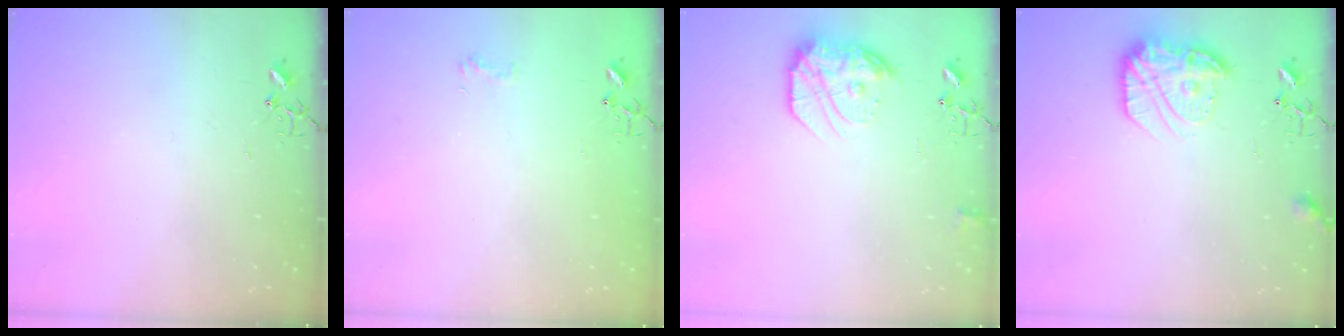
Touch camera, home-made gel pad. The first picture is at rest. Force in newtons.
{"total": 5.8, "press": 5.8, "slide": 0.7}
{"total": 14.4, "press": 14.3, "slide": 0.8}
{"total": 14.6, "press": 14.6, "slide": 0.8}